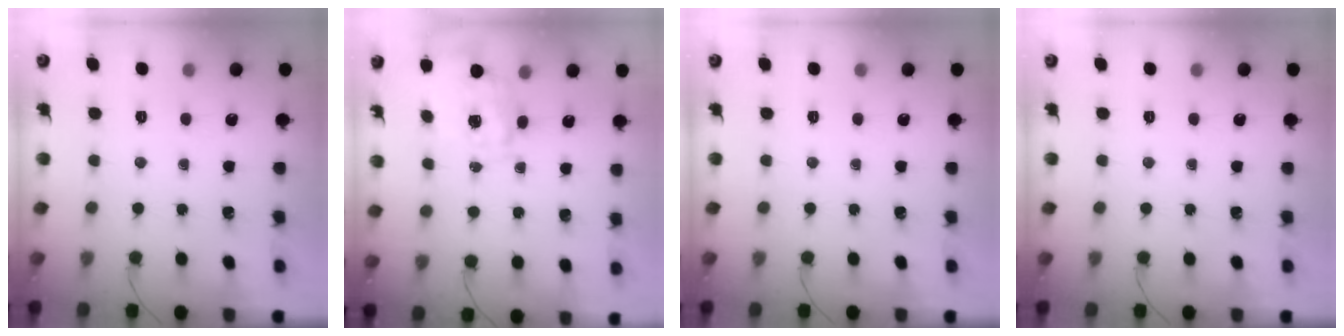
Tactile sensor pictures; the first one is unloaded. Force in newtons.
{"total": 1.5, "press": 1.4, "slide": 0.5}
{"total": 0.0}
{"total": 0.0}